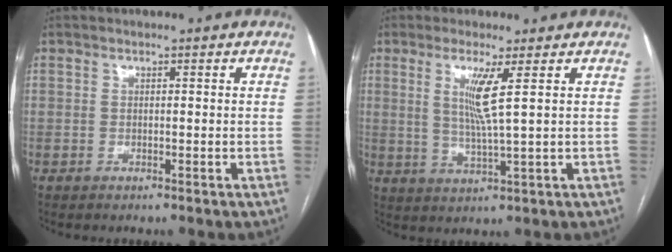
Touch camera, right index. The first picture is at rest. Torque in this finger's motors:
{"motor_torque": [0.49, 0.36, 0.35, 0.11]}